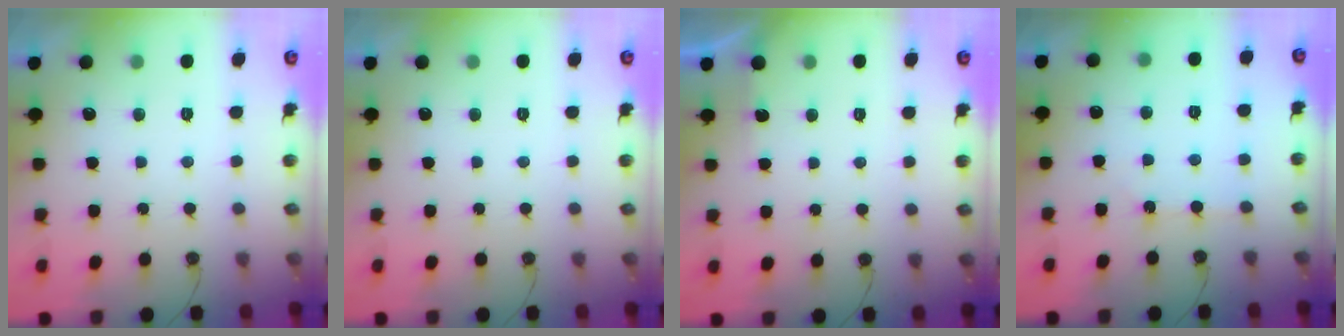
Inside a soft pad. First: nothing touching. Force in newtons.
{"total": 0.0}
{"total": 1.5, "press": 1.4, "slide": 0.3}
{"total": 1.5, "press": 1.5, "slide": 0.3}